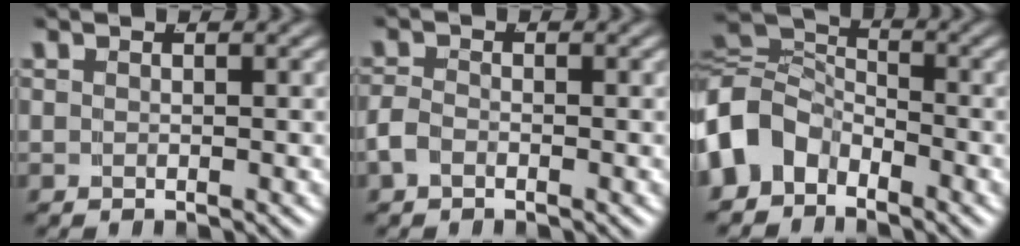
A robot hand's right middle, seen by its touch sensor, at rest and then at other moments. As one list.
[{"total": 1.3, "force": [-0.9, 0.6, 0.8], "torque": [-0.022, -0.007, -0.013]}, {"total": 8.1, "force": [-1.4, 6.9, 4.1], "torque": [-0.104, -0.027, -0.026]}]